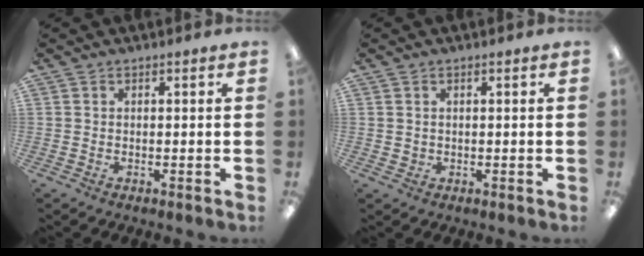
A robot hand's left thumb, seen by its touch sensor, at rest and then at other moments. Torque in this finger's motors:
{"motor_torque": [-0.24, 0.18, 0.02, -0.02, -0.01]}